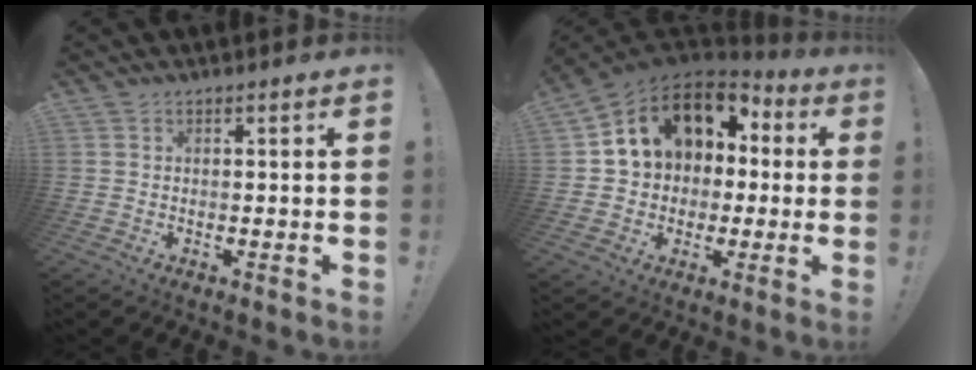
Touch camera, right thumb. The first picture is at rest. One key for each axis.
{"total": 13.6, "fx": 5.2, "fy": 10.1, "fz": 7.5, "tx": -0.122, "ty": -0.016, "tz": 0.099}